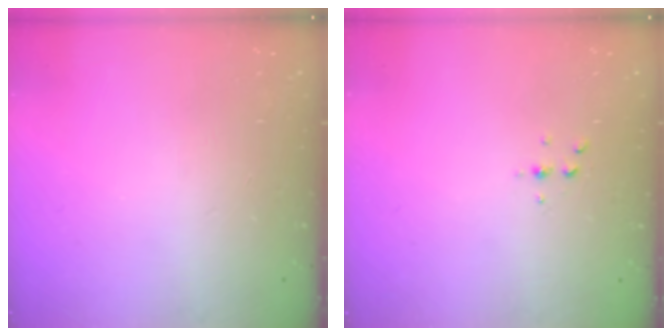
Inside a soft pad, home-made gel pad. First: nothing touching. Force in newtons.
{"total": 2.5, "press": 2.4, "slide": 0.2}